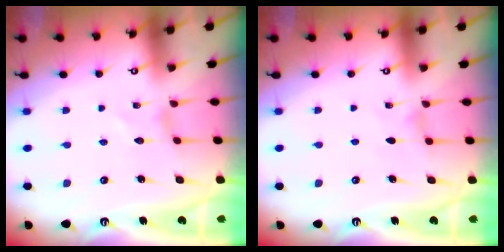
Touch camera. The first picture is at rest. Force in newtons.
{"total": 0.0}